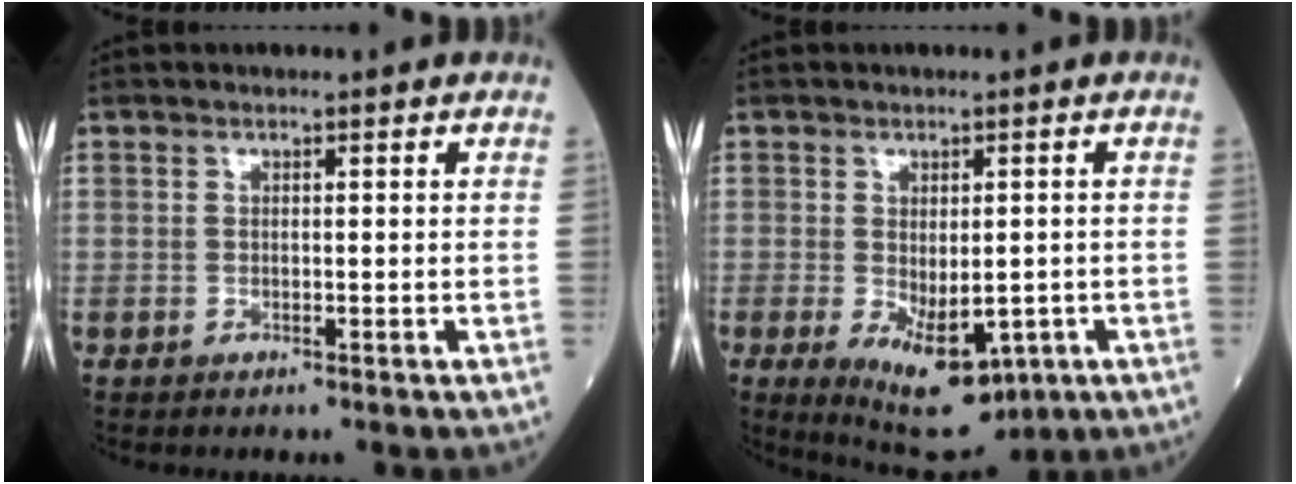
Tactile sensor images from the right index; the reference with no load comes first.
{"total": 11.2, "force": [-4.3, 5.3, 8.8], "torque": [-0.145, -0.020, -0.052]}